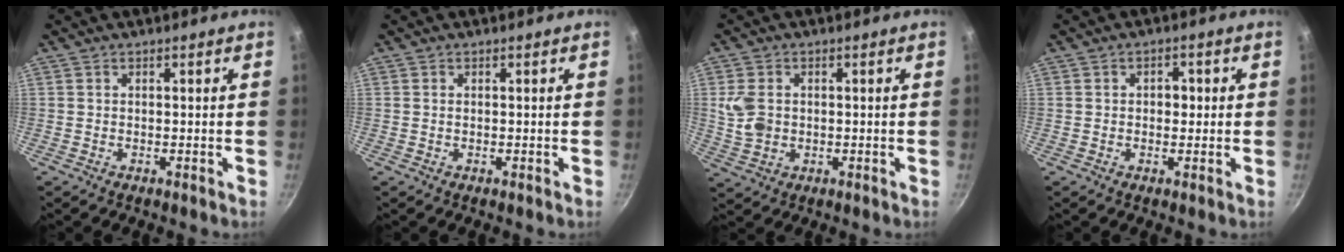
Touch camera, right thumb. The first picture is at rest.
{"total": 0.0}
{"total": 5.7, "force": [0.5, 4.3, 3.8], "torque": [-0.070, -0.001, 0.016]}
{"total": 2.5, "force": [0.3, 1.8, 1.8], "torque": [-0.012, 0.007, 0.001]}